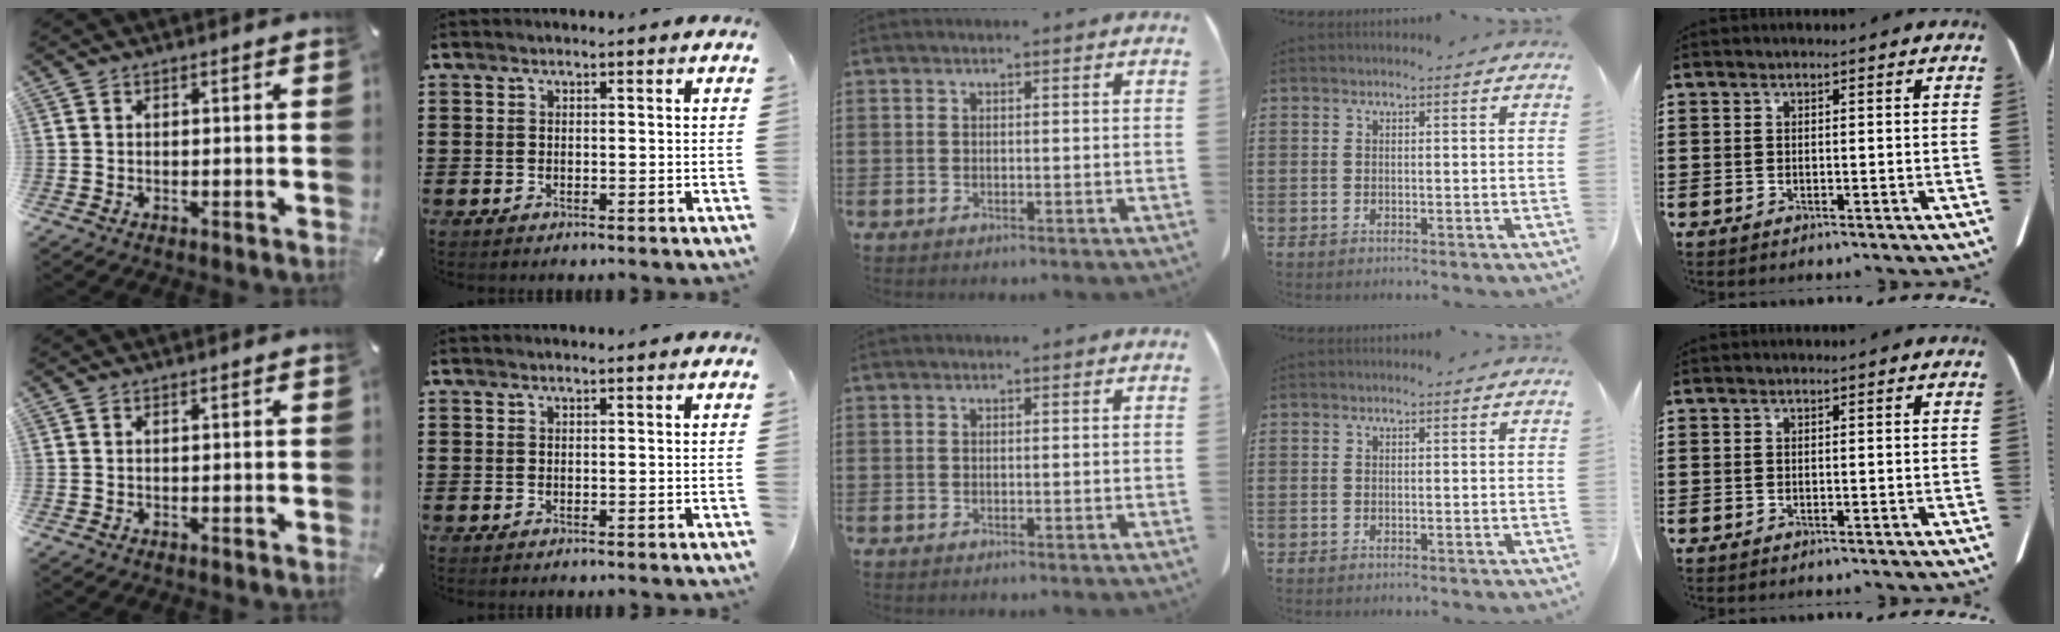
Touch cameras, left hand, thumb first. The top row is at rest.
{}